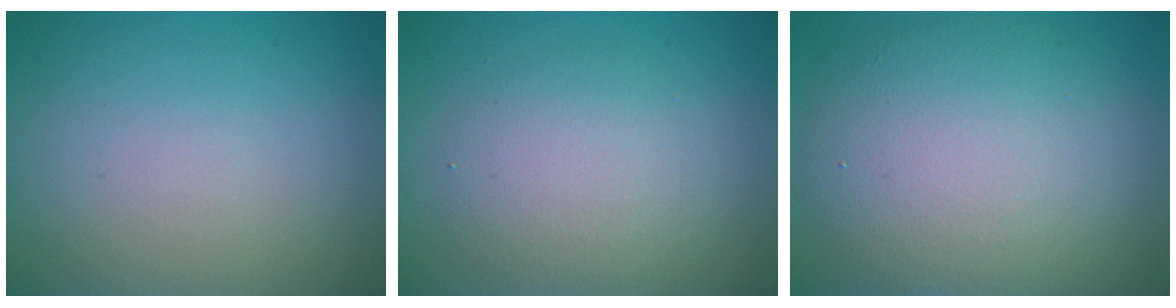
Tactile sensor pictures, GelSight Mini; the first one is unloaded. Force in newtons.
{"total": 4.0, "press": 3.9, "slide": 0.2}
{"total": 10.2, "press": 10.1, "slide": 0.8}